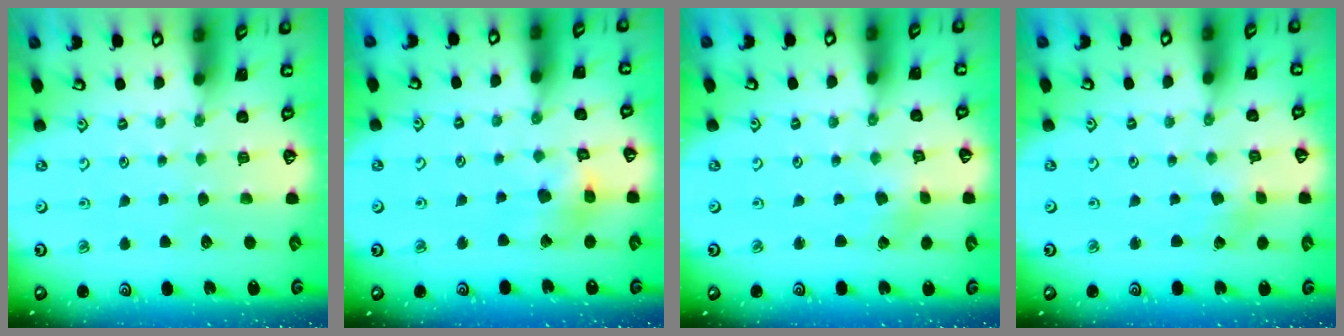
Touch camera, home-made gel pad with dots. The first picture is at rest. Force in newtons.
{"total": 11.7, "press": 11.6, "slide": 1.5}
{"total": 0.9, "press": 0.9, "slide": 0.2}
{"total": 0.9, "press": 0.9, "slide": 0.2}